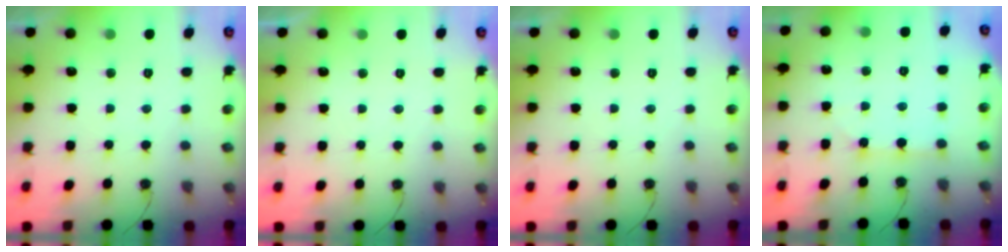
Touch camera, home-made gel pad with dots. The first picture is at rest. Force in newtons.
{"total": 0.0}
{"total": 0.0}
{"total": 2.4, "press": 2.4, "slide": 0.3}